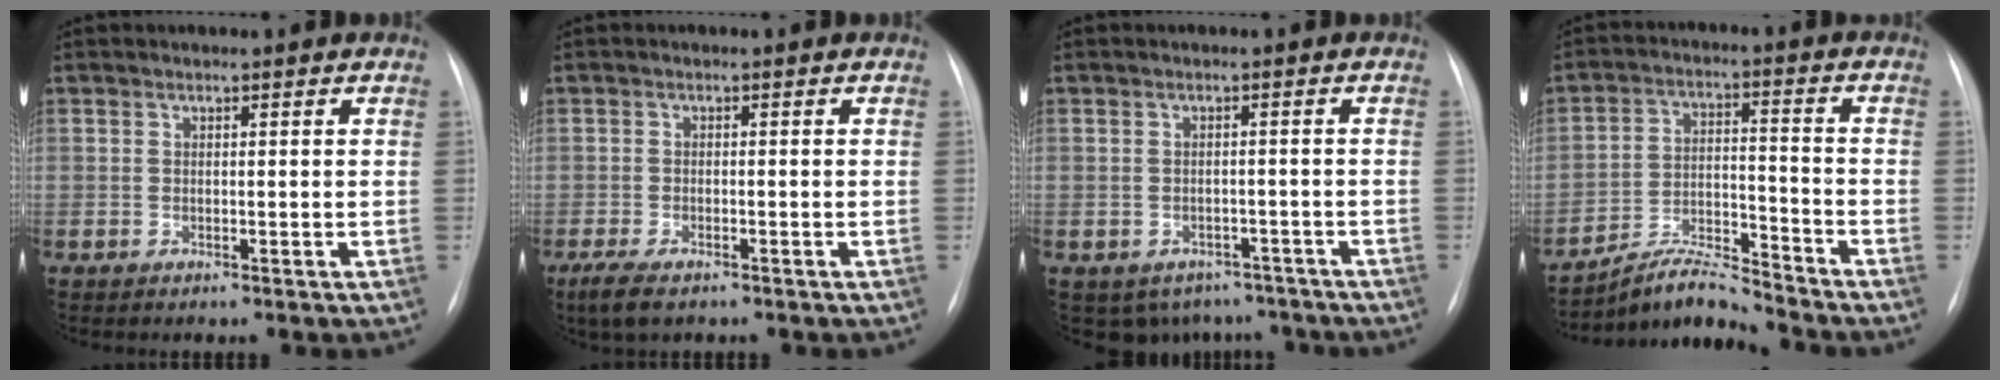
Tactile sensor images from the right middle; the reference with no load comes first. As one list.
[{"total": 4.3, "force": [-2.9, 1.5, 2.8], "torque": [-0.058, -0.011, -0.044]}, {"total": 6.9, "force": [-5.2, 4.5, 1.0], "torque": [-0.004, 0.013, -0.060]}, {"total": 7.5, "force": [-7.4, -0.4, 1.1], "torque": [-0.025, 0.011, -0.131]}]